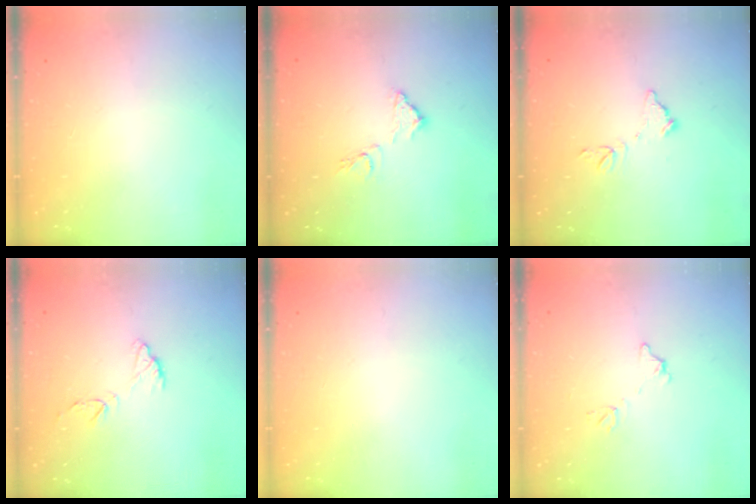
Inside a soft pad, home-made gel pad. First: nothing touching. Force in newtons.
{"total": 9.7, "press": 9.7, "slide": 0.3}
{"total": 7.0, "press": 7.0, "slide": 0.5}
{"total": 8.5, "press": 8.5, "slide": 0.6}
{"total": 0.0}
{"total": 6.2, "press": 6.2, "slide": 0.3}